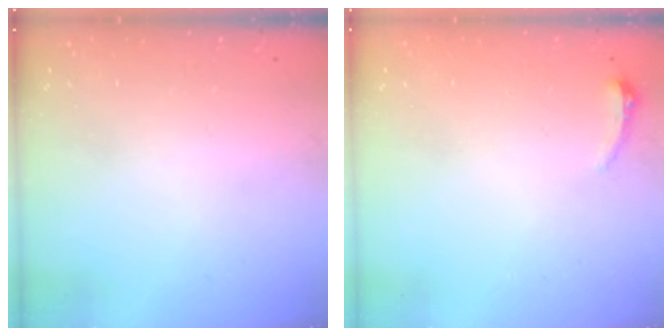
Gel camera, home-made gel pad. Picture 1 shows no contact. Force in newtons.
{"total": 4.2, "press": 3.9, "slide": 1.7}